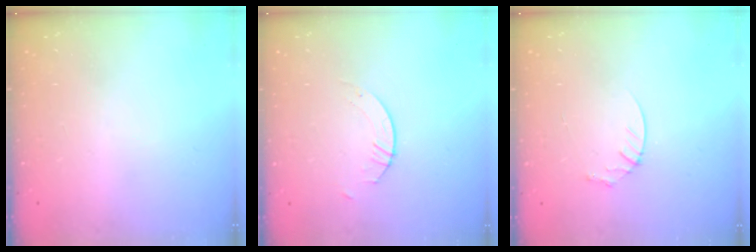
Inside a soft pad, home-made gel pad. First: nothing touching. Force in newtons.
{"total": 2.6, "press": 2.6, "slide": 0.2}
{"total": 3.6, "press": 3.6, "slide": 0.4}